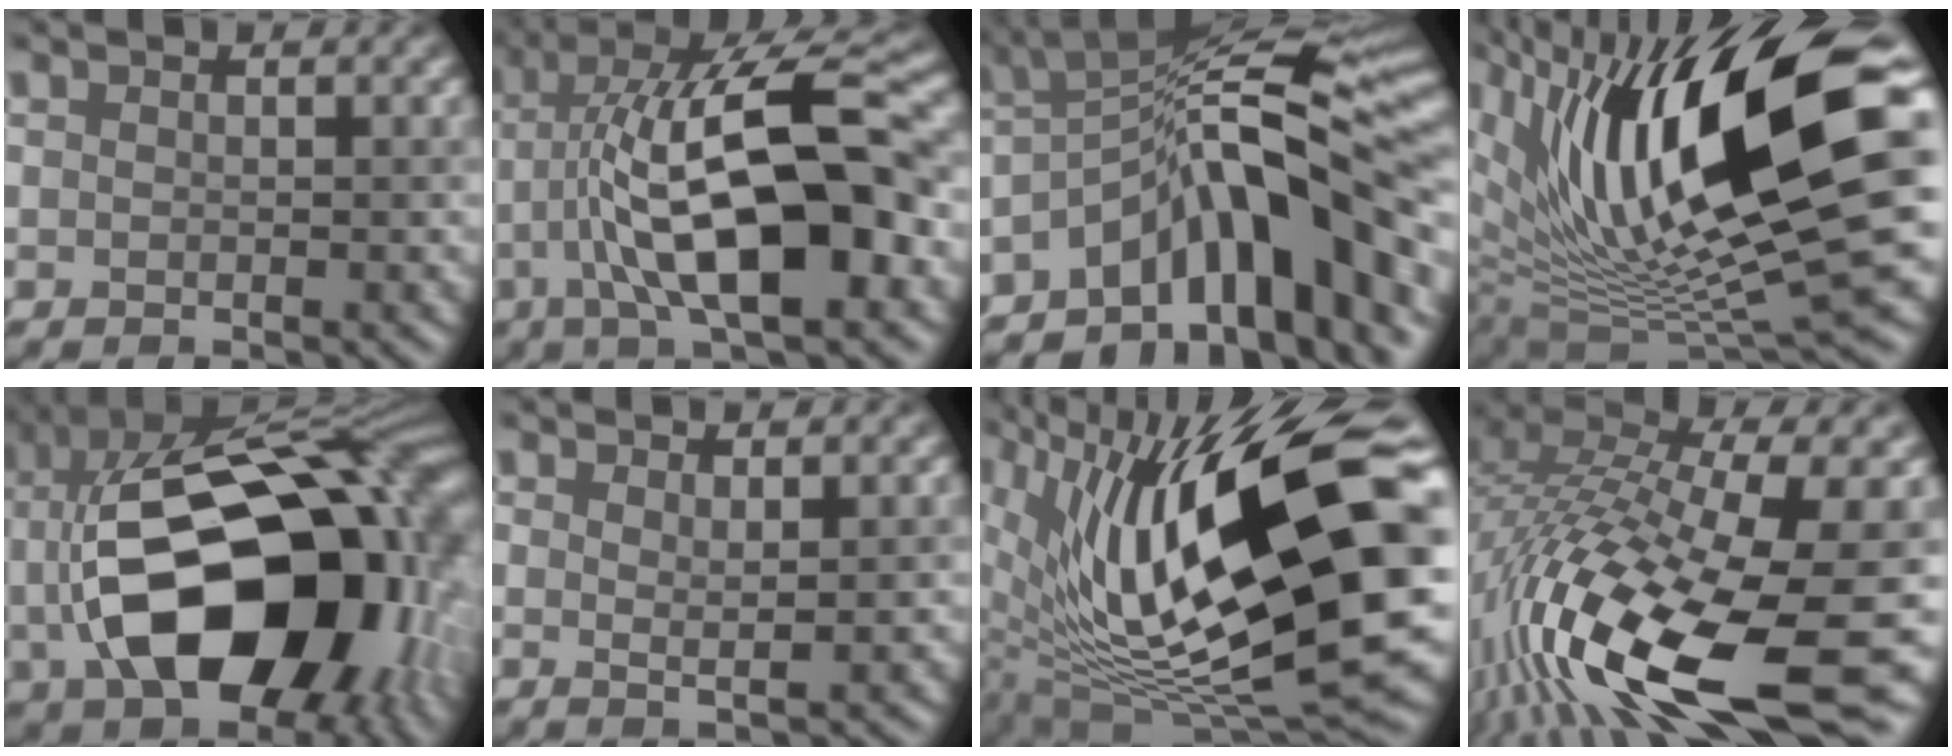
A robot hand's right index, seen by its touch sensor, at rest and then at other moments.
{"total": 13.6, "force": [-1.3, 4.1, 12.8], "torque": [-0.211, 0.022, -0.029]}
{"total": 13.9, "force": [-5.3, 4.9, 11.9], "torque": [-0.154, 0.023, -0.093]}
{"total": 16.5, "force": [5.9, 5.2, 14.5], "torque": [-0.248, -0.007, 0.107]}
{"total": 19.8, "force": [-1.5, 11.9, 15.8], "torque": [-0.275, -0.016, -0.007]}
{"total": 1.4, "force": [0.8, 0.3, 1.1], "torque": [-0.017, -0.005, 0.012]}
{"total": 18.8, "force": [4.1, 7.0, 17.0], "torque": [-0.296, 0.008, 0.077]}
{"total": 18.0, "force": [-5.7, 5.9, 16.0], "torque": [-0.331, -0.002, -0.102]}